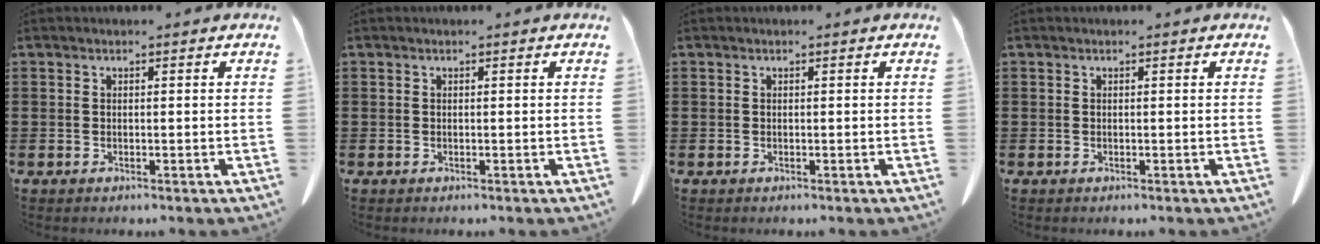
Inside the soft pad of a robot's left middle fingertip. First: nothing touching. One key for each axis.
{"total": 0.0}
{"total": 0.0}
{"total": 0.0}